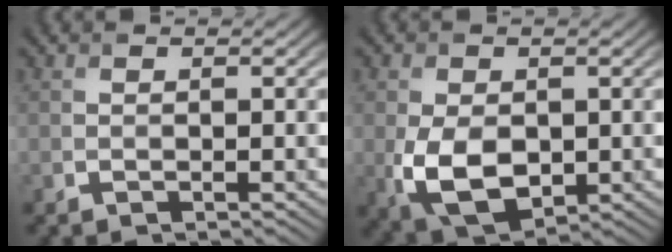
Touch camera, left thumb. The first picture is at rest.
{"total": 7.8, "force": [-1.2, 5.1, 5.8], "torque": [-0.132, -0.019, -0.015]}